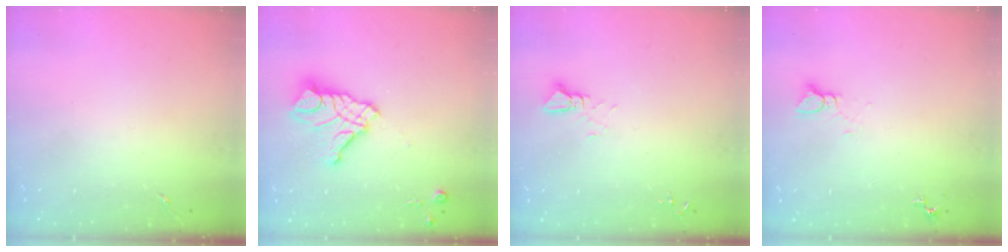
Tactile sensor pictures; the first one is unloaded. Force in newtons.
{"total": 15.1, "press": 15.0, "slide": 1.4}
{"total": 2.4, "press": 2.4, "slide": 0.1}
{"total": 2.8, "press": 2.8, "slide": 0.1}